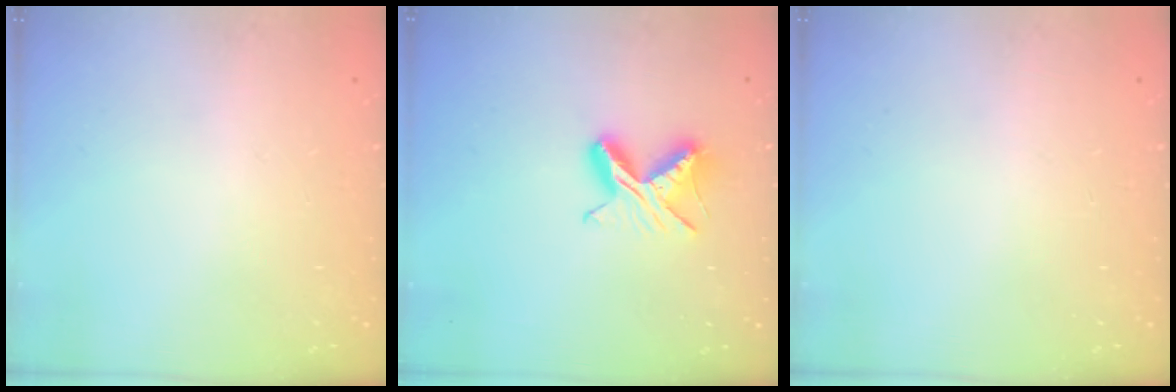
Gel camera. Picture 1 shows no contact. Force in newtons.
{"total": 7.8, "press": 7.7, "slide": 0.9}
{"total": 0.0}